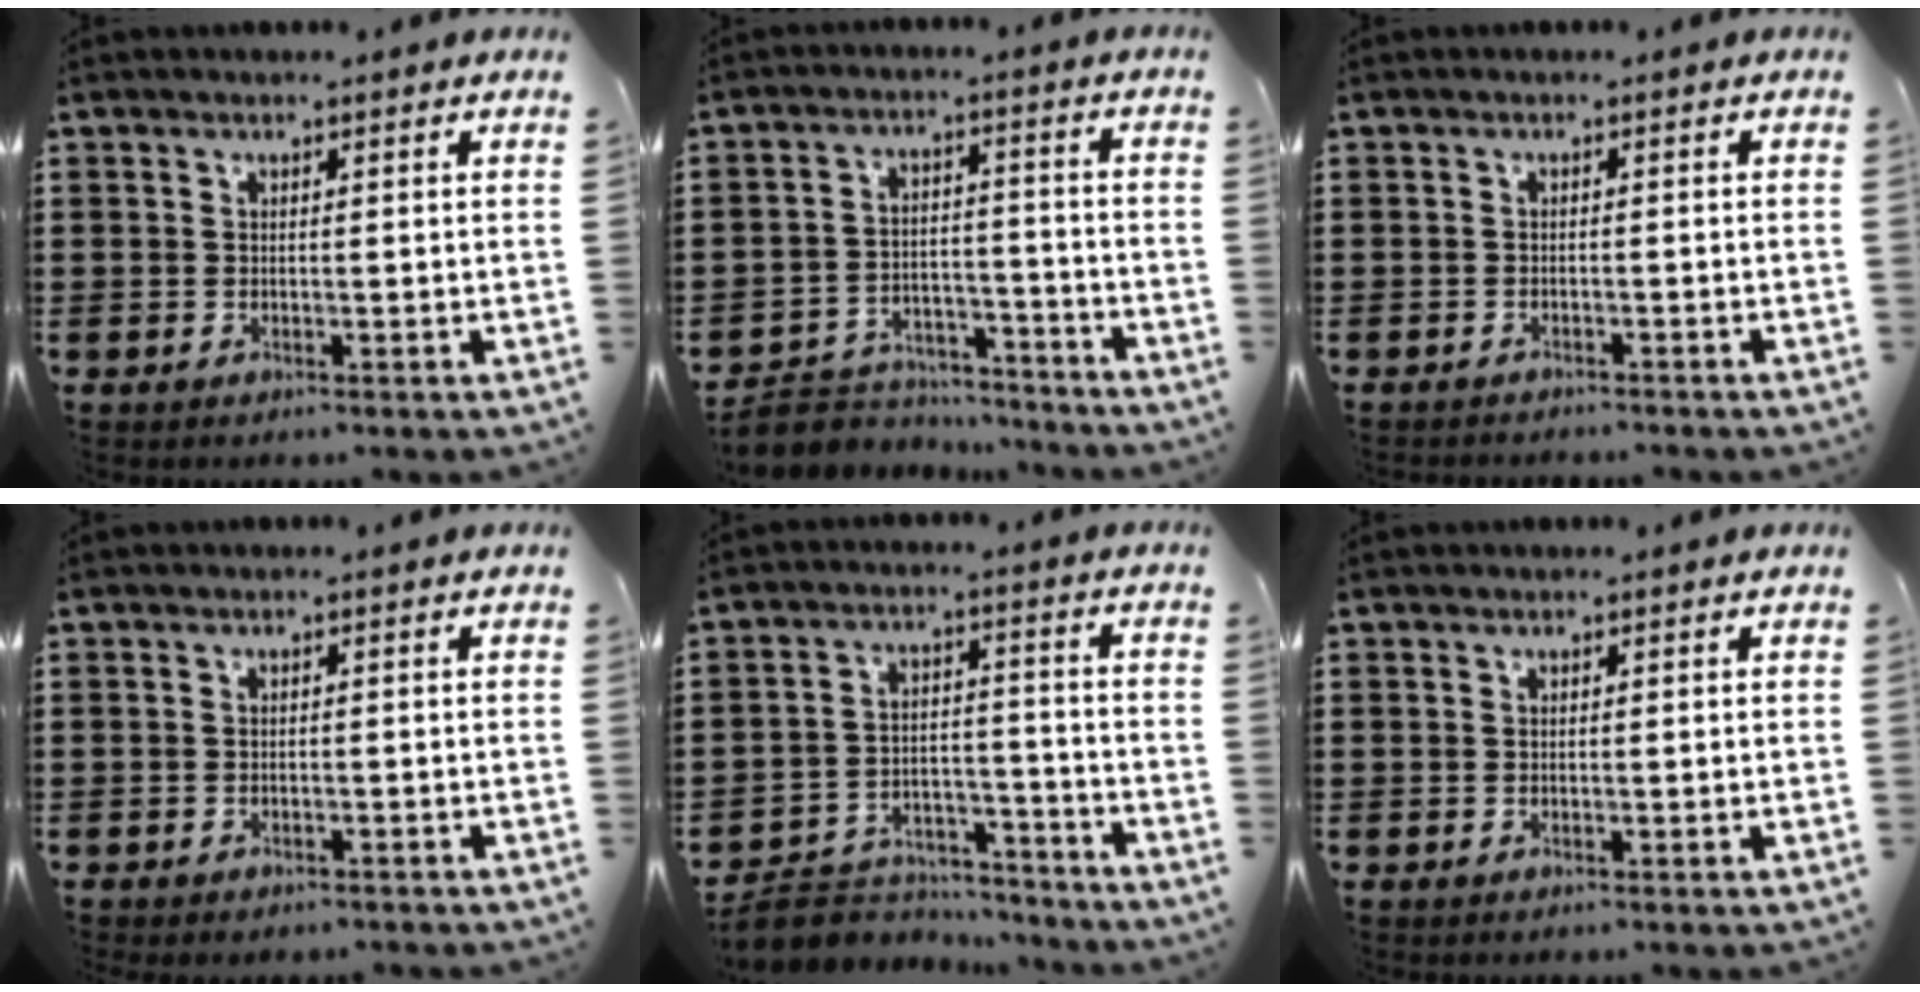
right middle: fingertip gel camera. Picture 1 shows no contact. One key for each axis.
{"total": 5.6, "fx": -5.4, "fy": 1.4, "fz": 0.4, "tx": -0.013, "ty": 0.013, "tz": -0.111}
{"total": 1.0, "fx": -1.0, "fy": 0.0, "fz": 0.0, "tx": -0.004, "ty": -0.001, "tz": -0.019}
{"total": 0.8, "fx": -0.8, "fy": 0.1, "fz": 0.1, "tx": -0.004, "ty": -0.003, "tz": -0.016}
{"total": 6.6, "fx": -6.3, "fy": 1.8, "fz": 0.9, "tx": -0.018, "ty": 0.018, "tz": -0.123}
{"total": 0.0}